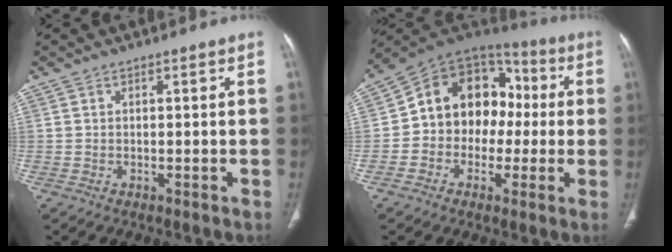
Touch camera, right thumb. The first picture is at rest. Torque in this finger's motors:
{"motor_torque": [-0.36, 1.04, 0.26, 0.09, 0.11]}